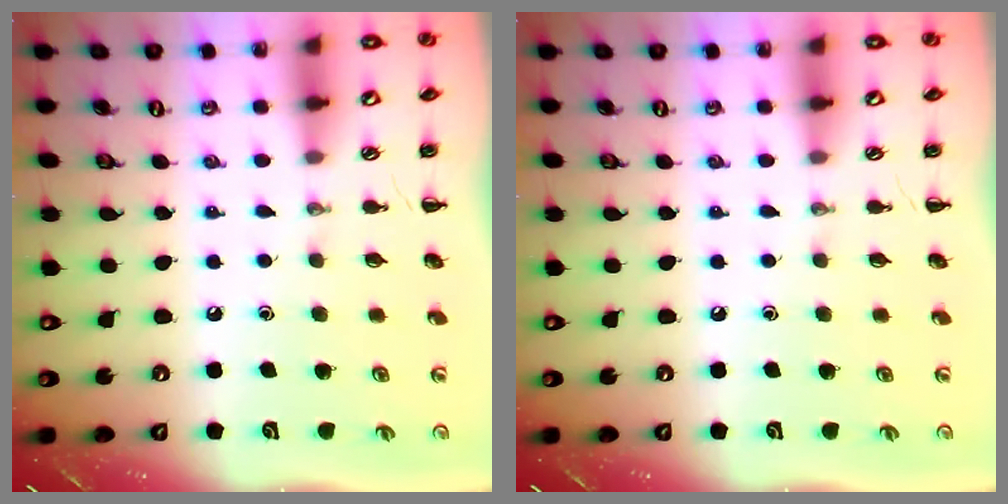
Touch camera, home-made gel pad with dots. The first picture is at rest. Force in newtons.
{"total": 0.0}